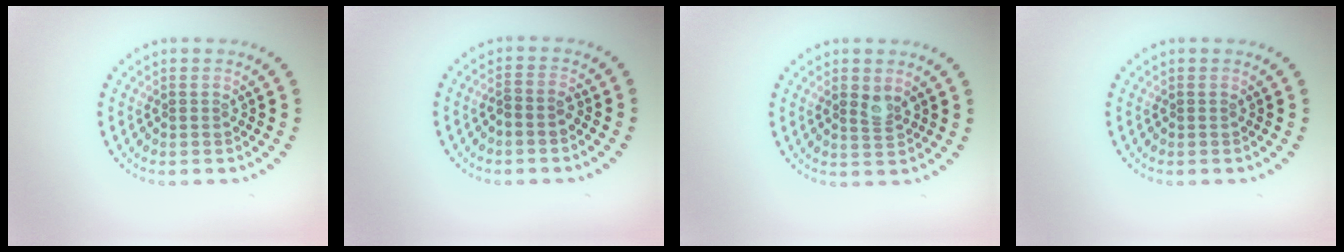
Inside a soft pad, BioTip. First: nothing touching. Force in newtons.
{"total": 1.5, "press": 1.1, "slide": 0.9}
{"total": 1.6, "press": 1.5, "slide": 0.3}
{"total": 0.0}